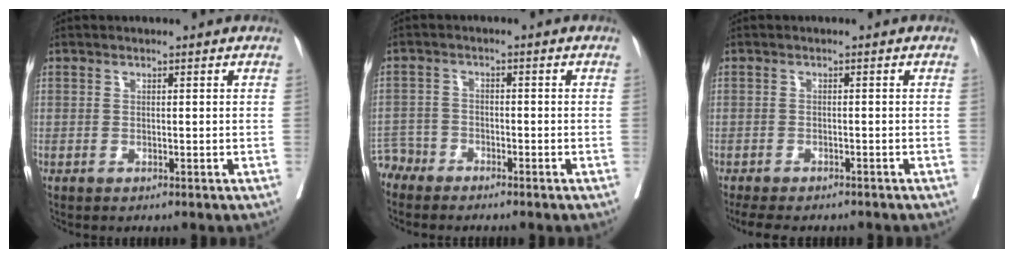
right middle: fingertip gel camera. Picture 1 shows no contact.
{"total": 3.3, "force": [-3.0, 1.0, -0.8], "torque": [0.012, -0.003, -0.061]}
{"total": 8.7, "force": [-7.5, 2.3, 3.6], "torque": [-0.053, -0.006, -0.103]}